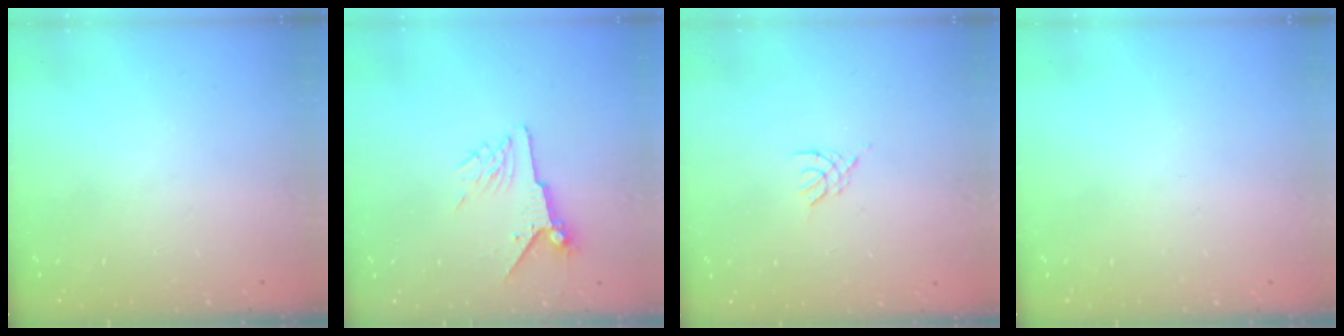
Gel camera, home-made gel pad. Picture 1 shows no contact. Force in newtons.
{"total": 6.8, "press": 6.7, "slide": 1.0}
{"total": 2.6, "press": 2.5, "slide": 0.6}
{"total": 0.0}